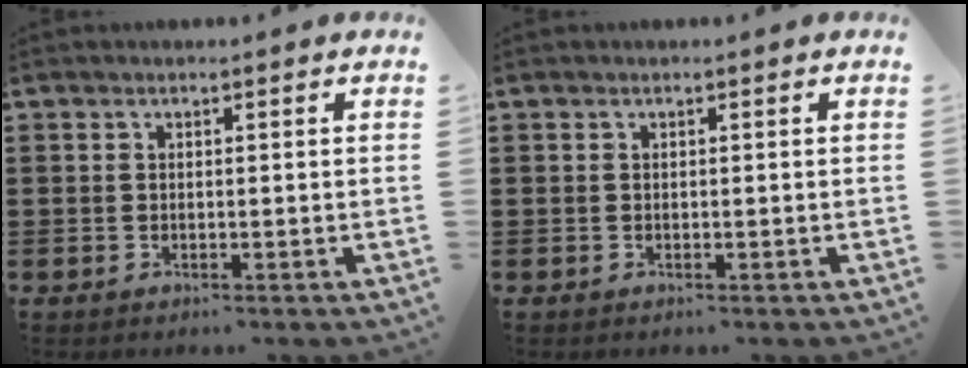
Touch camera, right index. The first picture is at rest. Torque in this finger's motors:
{"motor_torque": [0.02, 0.30, 0.00, 0.00]}